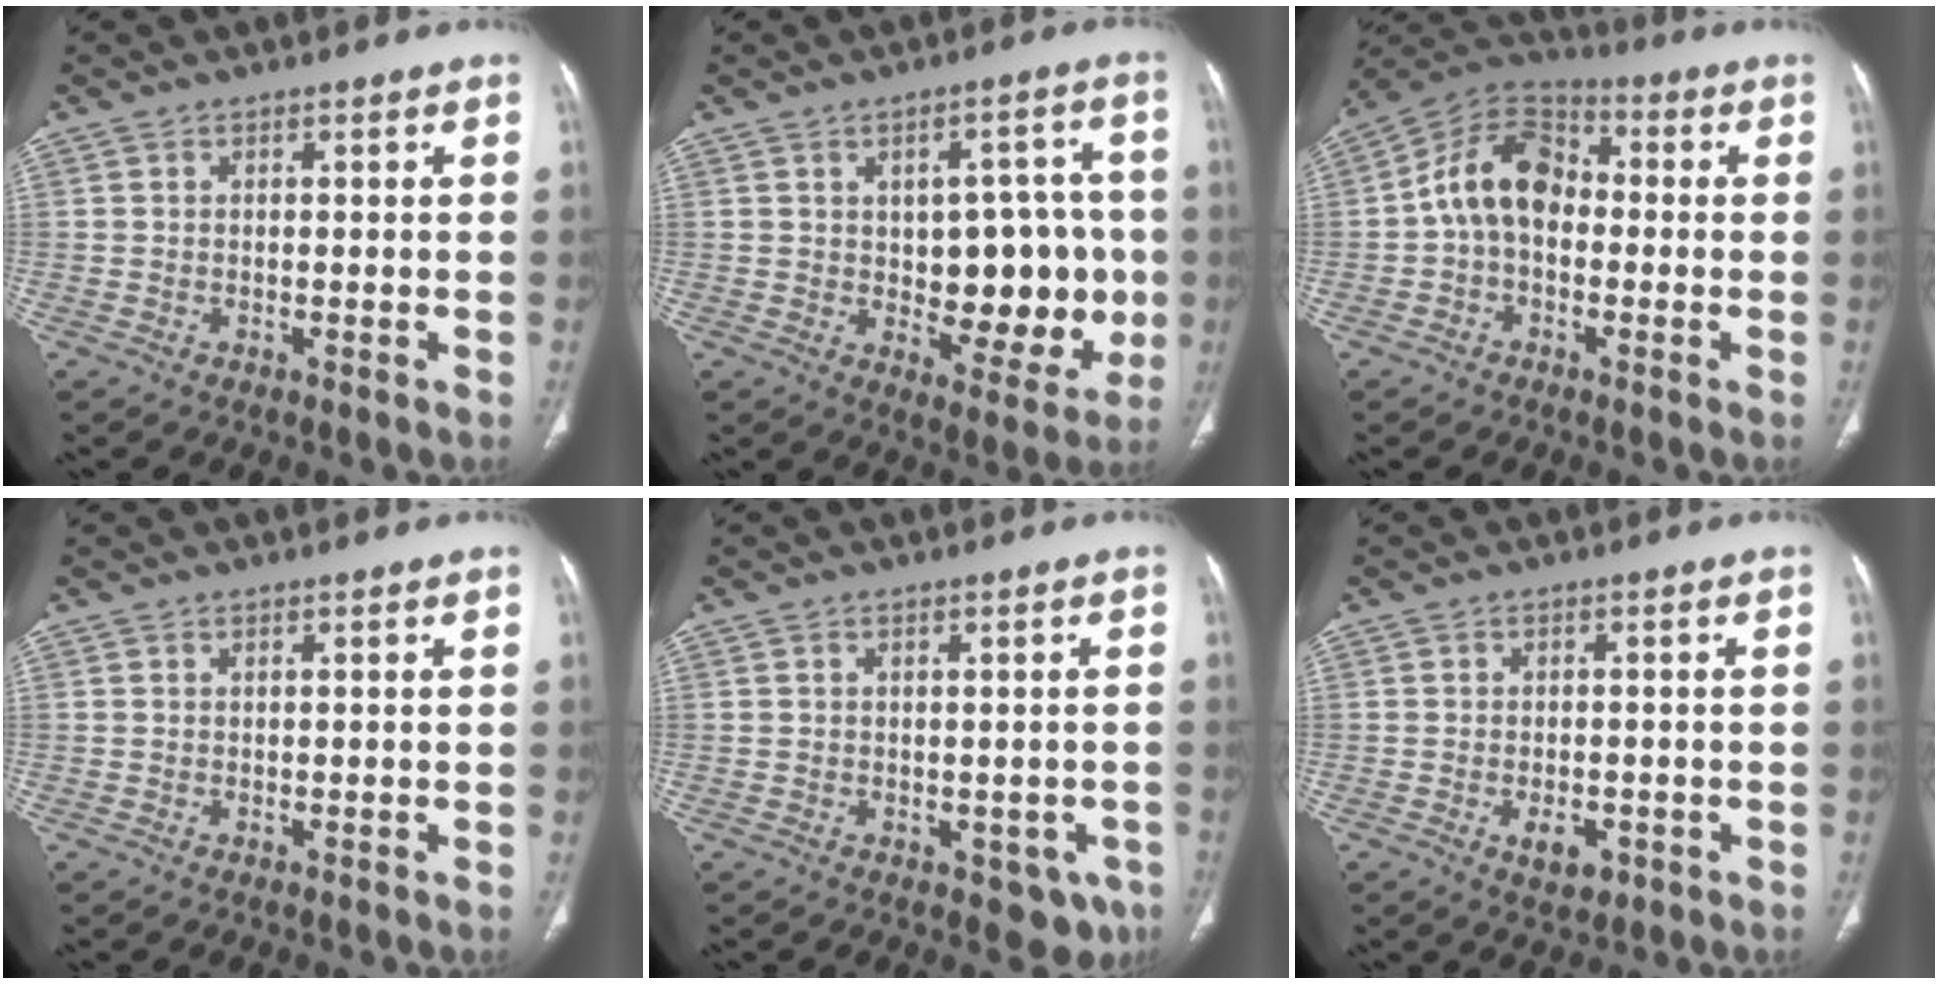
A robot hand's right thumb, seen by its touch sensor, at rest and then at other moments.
{"total": 15.9, "force": [-0.7, 8.9, 13.1], "torque": [-0.116, 0.009, 0.005]}
{"total": 12.0, "force": [-0.7, 8.4, 8.5], "torque": [-0.130, 0.036, -0.031]}
{"total": 0.0}
{"total": 4.8, "force": [-1.7, 3.1, 3.2], "torque": [-0.009, 0.001, -0.014]}
{"total": 4.2, "force": [-1.6, 2.4, 3.0], "torque": [-0.041, 0.005, -0.017]}